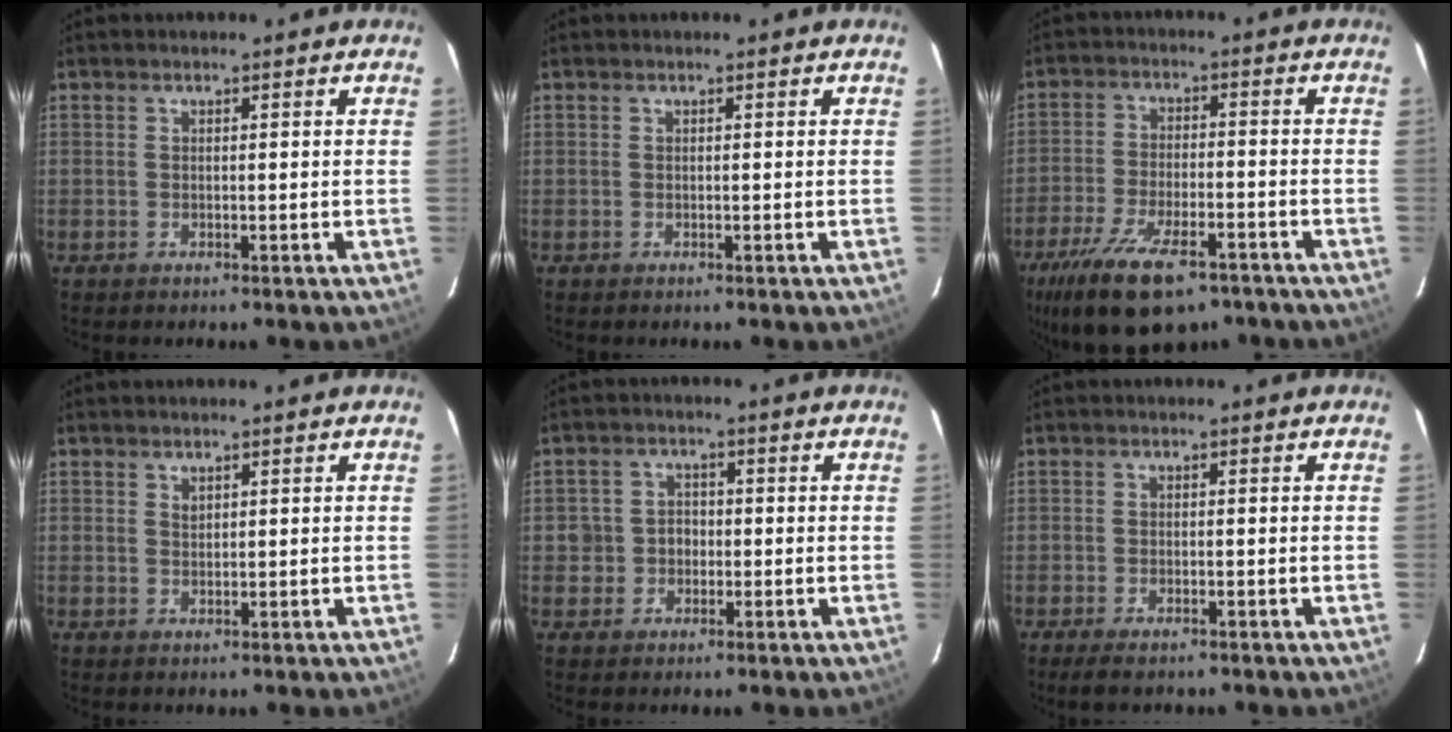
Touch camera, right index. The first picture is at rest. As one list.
[{"total": 0.0}, {"total": 17.8, "force": [-12.0, 7.1, 11.1], "torque": [-0.234, -0.037, -0.197]}, {"total": 0.9, "force": [0.7, 0.5, 0.2], "torque": [-0.002, 0.002, 0.014]}, {"total": 4.1, "force": [-0.9, 3.9, 0.7], "torque": [-0.009, 0.017, -0.013]}, {"total": 3.7, "force": [-2.8, 1.1, 2.1], "torque": [-0.049, -0.015, -0.048]}]